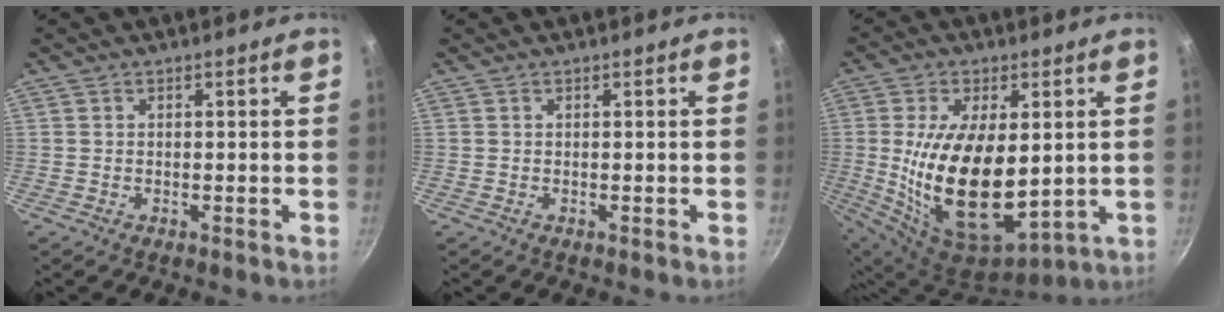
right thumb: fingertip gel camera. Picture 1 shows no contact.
{"total": 0.0}
{"total": 20.6, "force": [0.7, 10.7, 17.6], "torque": [-0.315, -0.027, 0.030]}